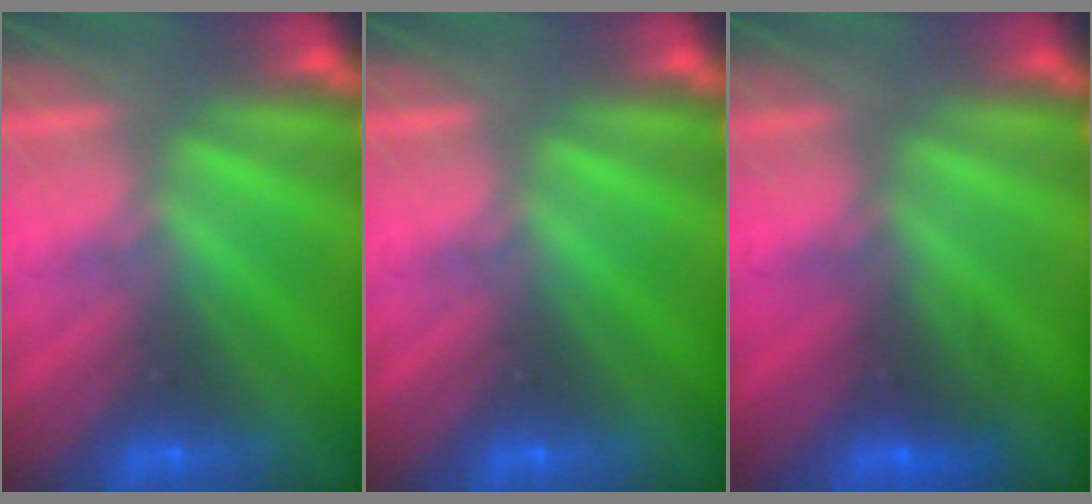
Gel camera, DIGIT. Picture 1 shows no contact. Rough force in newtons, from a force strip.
{"total": 0.0}
{"total": 2.6}